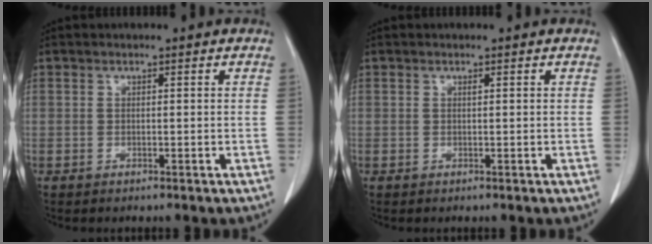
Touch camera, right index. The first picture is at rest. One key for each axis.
{"total": 0.0}